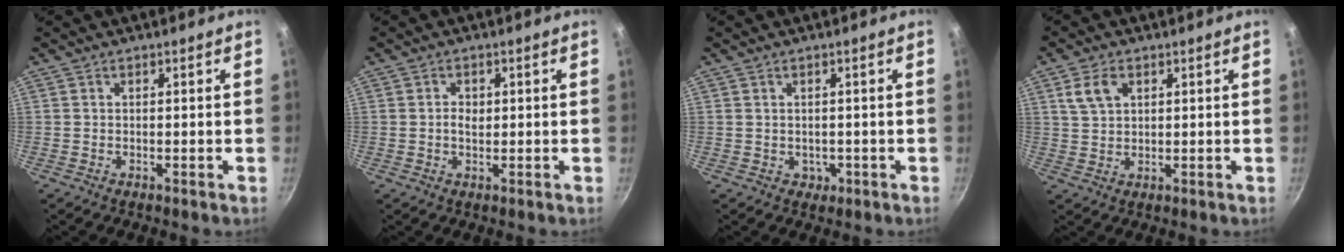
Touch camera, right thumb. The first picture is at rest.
{"total": 2.0, "force": [0.1, 1.4, 1.4], "torque": [-0.017, 0.000, 0.001]}
{"total": 1.5, "force": [-0.3, 1.3, 0.6], "torque": [-0.003, 0.000, 0.001]}
{"total": 5.0, "force": [2.2, 3.3, 3.1], "torque": [-0.052, 0.000, 0.047]}